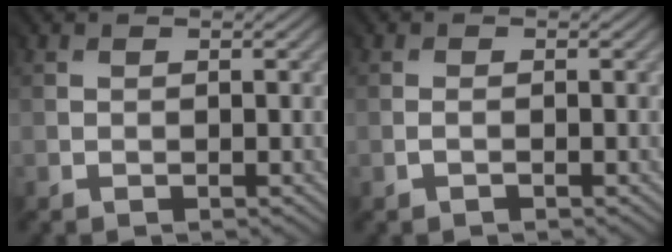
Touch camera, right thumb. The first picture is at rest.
{"total": 0.7, "force": [-0.4, -0.4, -0.4], "torque": [0.006, -0.001, -0.008]}